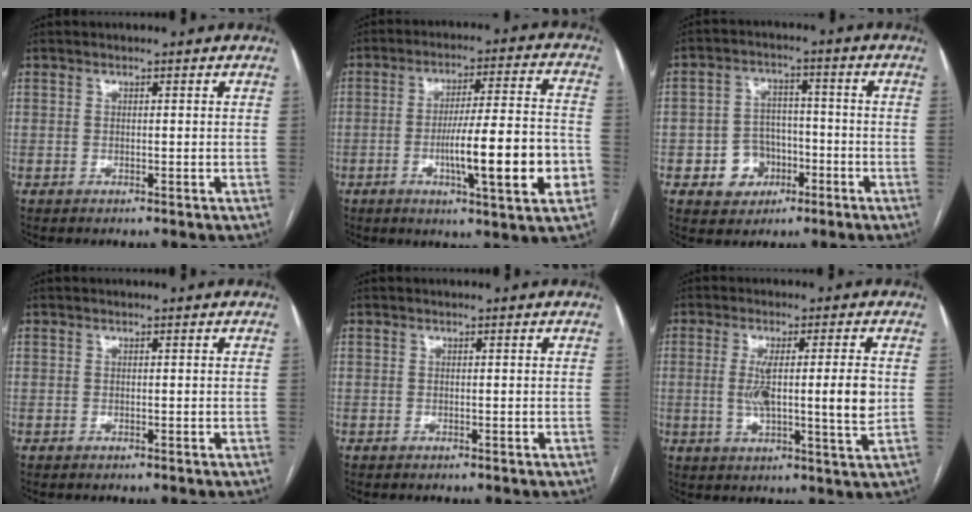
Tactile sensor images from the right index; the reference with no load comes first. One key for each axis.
{"total": 15.3, "fx": -4.1, "fy": 1.2, "fz": 14.7, "tx": -0.231, "ty": 0.000, "tz": -0.061}
{"total": 6.8, "fx": -2.5, "fy": 6.0, "fz": 2.1, "tx": -0.034, "ty": 0.019, "tz": -0.030}
{"total": 0.0}
{"total": 0.0}
{"total": 9.7, "fx": 0.4, "fy": 0.5, "fz": 9.6, "tx": -0.165, "ty": -0.008, "tz": 0.007}